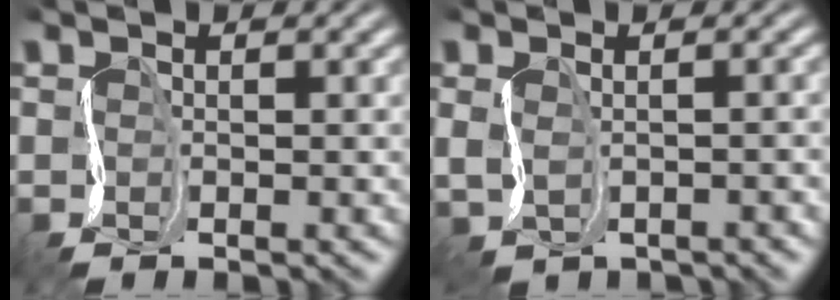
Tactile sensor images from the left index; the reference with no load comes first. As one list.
[{"total": 1.4, "force": [-0.1, 1.0, 1.0], "torque": [-0.028, -0.004, 0.006]}]